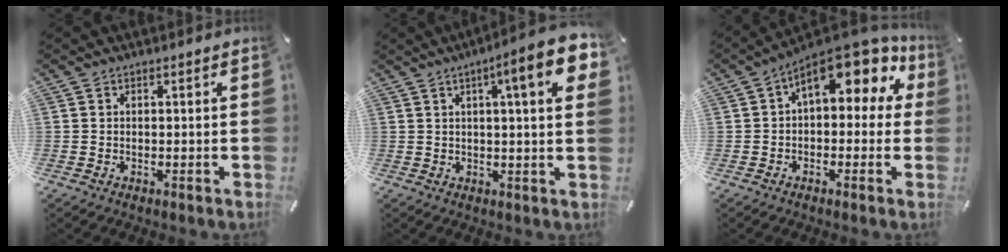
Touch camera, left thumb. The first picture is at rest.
{"total": 12.1, "force": [4.9, 1.8, 10.9], "torque": [-0.151, -0.021, 0.070]}
{"total": 12.5, "force": [6.7, 5.5, 9.1], "torque": [-0.139, -0.049, 0.116]}